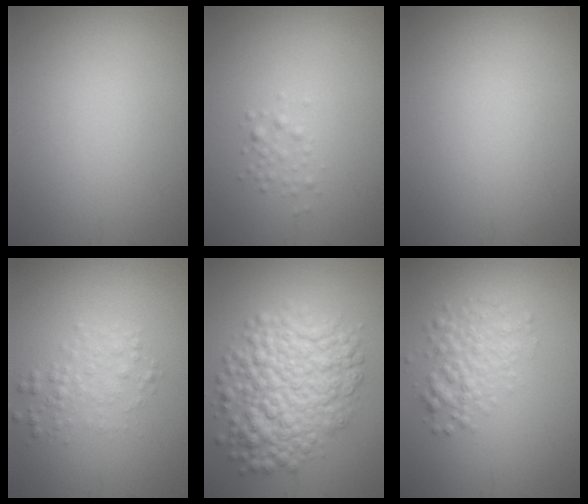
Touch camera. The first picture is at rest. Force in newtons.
{"total": 1.2, "press": 1.2, "slide": 0.0}
{"total": 0.0}
{"total": 1.9, "press": 1.9, "slide": 0.0}
{"total": 8.0, "press": 8.0, "slide": 0.2}
{"total": 3.3, "press": 3.3, "slide": 0.1}